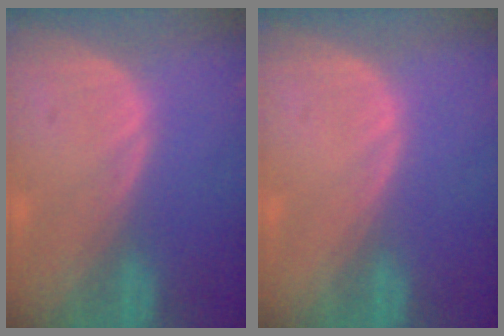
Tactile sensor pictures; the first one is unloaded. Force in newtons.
{"total": 0.0}